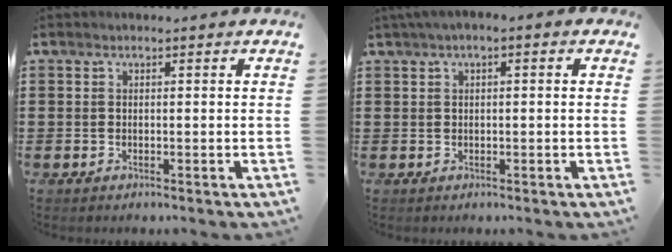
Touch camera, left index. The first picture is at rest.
{"total": 1.3, "force": [-0.2, 0.3, 1.2], "torque": [-0.021, -0.001, -0.003]}